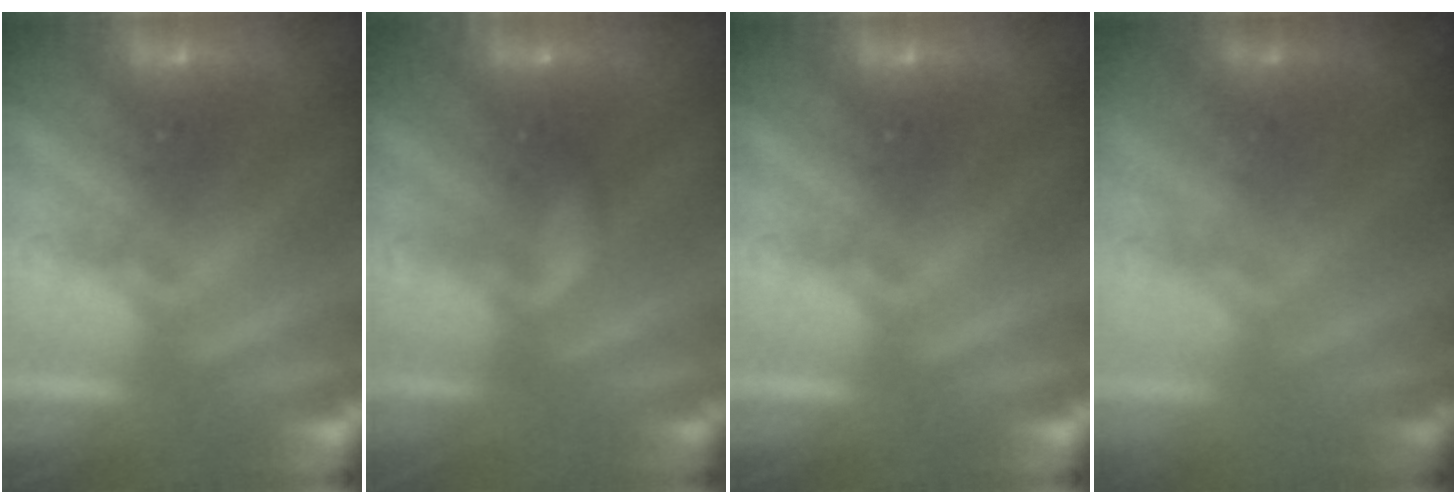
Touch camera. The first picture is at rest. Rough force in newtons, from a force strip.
{"total": 2.2}
{"total": 0.0}
{"total": 1.5}